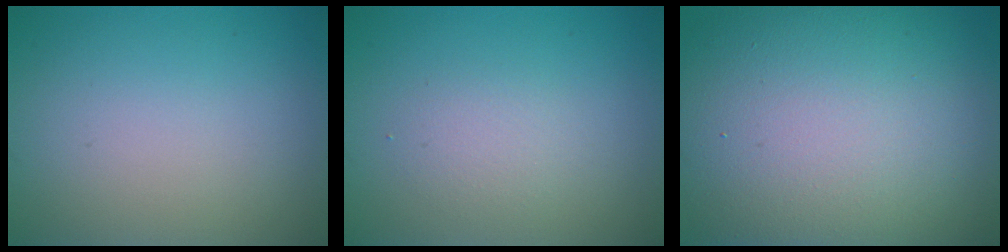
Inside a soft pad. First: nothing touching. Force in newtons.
{"total": 1.6, "press": 1.6, "slide": 0.1}
{"total": 17.3, "press": 17.3, "slide": 1.2}